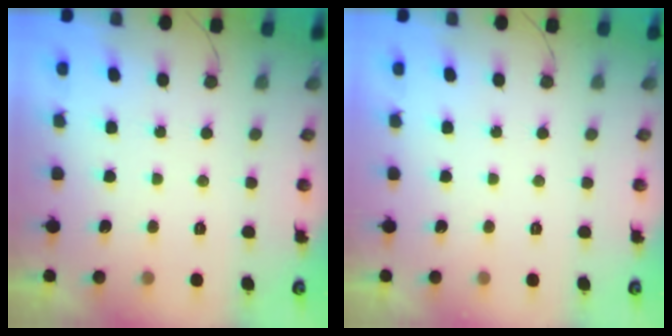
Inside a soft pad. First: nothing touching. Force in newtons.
{"total": 1.9, "press": 1.9, "slide": 0.0}